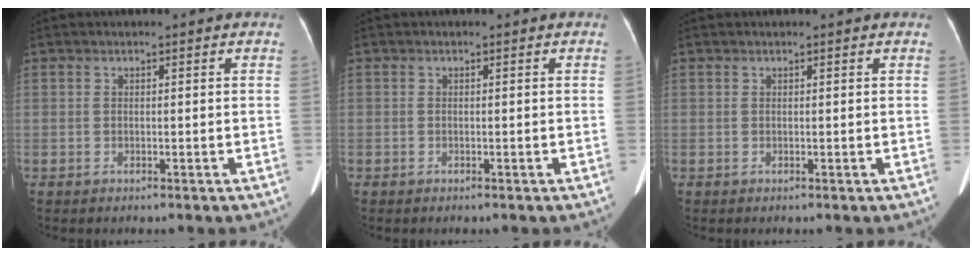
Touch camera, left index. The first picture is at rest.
{"total": 0.6, "force": [-0.3, 0.5, -0.1], "torque": [0.002, 0.007, -0.007]}
{"total": 0.7, "force": [0.6, 0.1, 0.2], "torque": [-0.006, 0.018, 0.006]}